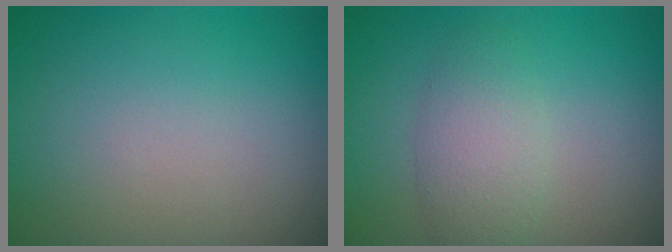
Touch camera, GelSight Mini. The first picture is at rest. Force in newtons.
{"total": 3.1, "press": 3.1, "slide": 0.0}